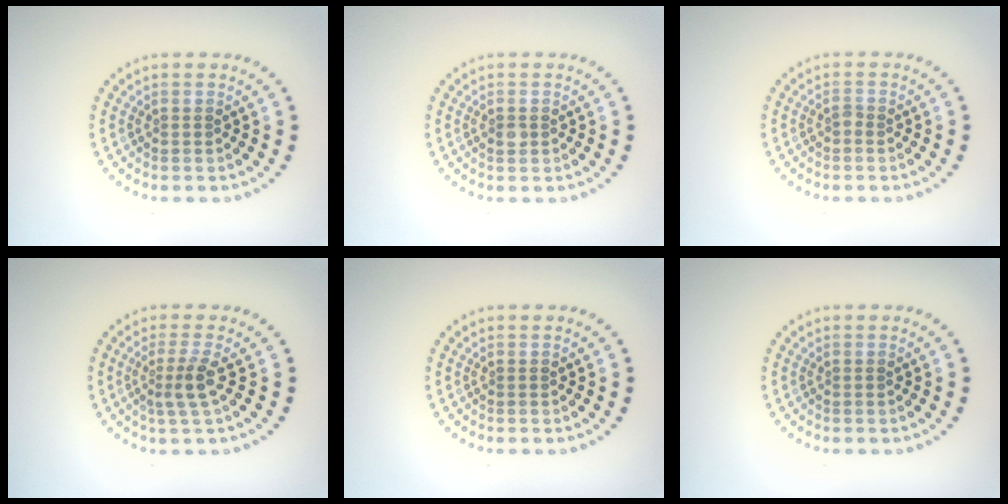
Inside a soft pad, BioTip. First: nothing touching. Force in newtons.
{"total": 1.0, "press": 1.0, "slide": 0.2}
{"total": 0.6, "press": 0.5, "slide": 0.3}
{"total": 2.3, "press": 1.8, "slide": 1.5}
{"total": 0.0}
{"total": 0.0}